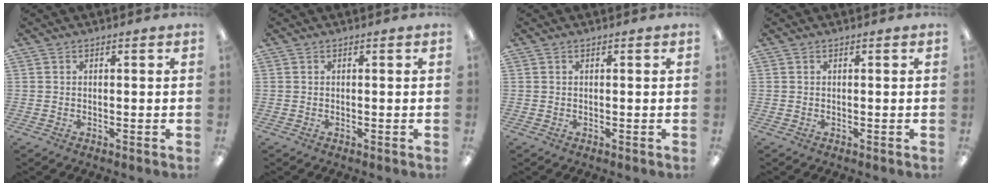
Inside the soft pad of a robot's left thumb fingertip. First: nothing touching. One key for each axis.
{"total": 0.0}
{"total": 0.0}
{"total": 0.0}